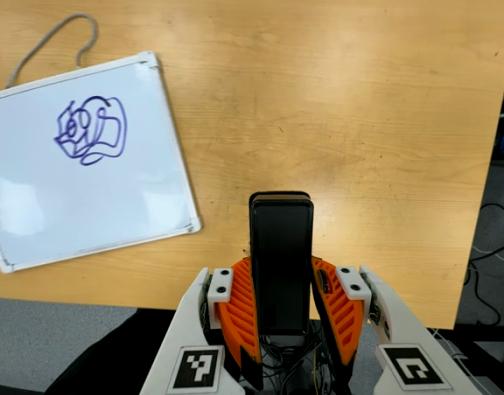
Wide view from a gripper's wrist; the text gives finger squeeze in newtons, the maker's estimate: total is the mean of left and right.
{"total": 4.1, "left": 2.8, "right": 5.3}